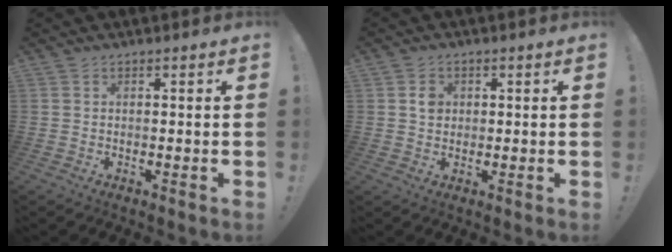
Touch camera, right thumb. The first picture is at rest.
{"total": 3.3, "force": [0.5, 2.9, 1.5], "torque": [-0.002, -0.006, 0.003]}